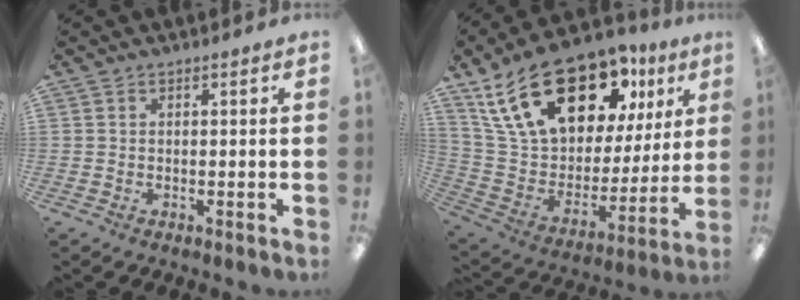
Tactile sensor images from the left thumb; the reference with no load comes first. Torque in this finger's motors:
{"motor_torque": [2.00, 2.15, 1.56, -1.21, 0.38]}